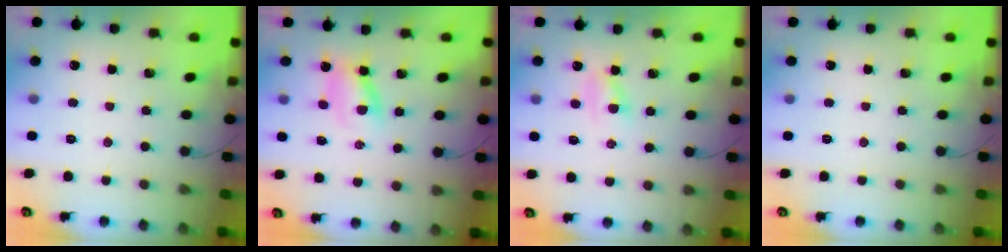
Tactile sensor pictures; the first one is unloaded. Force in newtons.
{"total": 2.9, "press": 2.8, "slide": 0.9}
{"total": 2.0, "press": 1.8, "slide": 0.9}
{"total": 0.0}